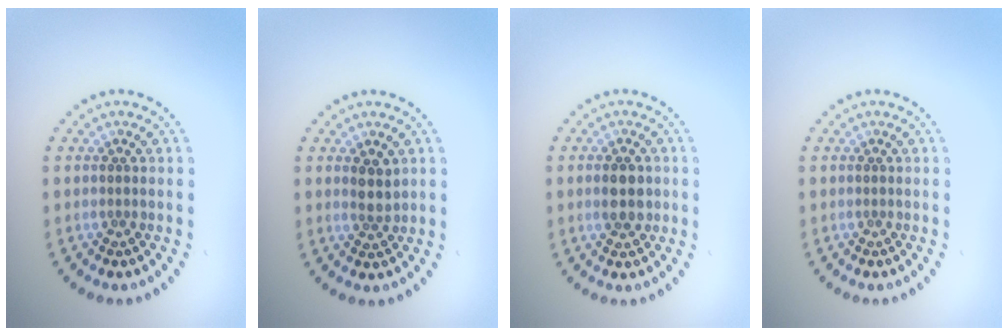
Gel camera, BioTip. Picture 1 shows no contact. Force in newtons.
{"total": 1.9, "press": 1.7, "slide": 0.8}
{"total": 3.0, "press": 3.0, "slide": 0.1}
{"total": 0.0}